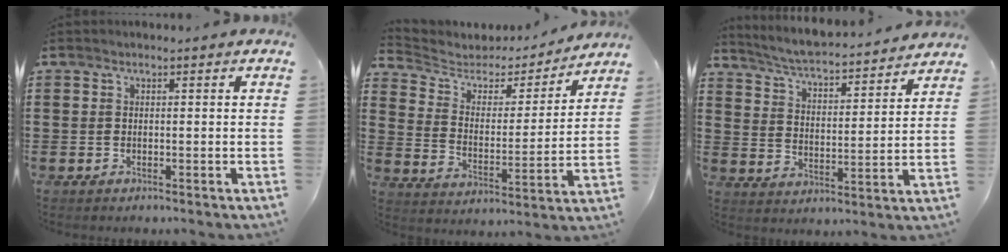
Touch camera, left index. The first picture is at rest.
{"total": 4.3, "force": [3.5, 2.4, 0.5], "torque": [-0.041, -0.024, 0.054]}
{"total": 5.0, "force": [4.8, -0.3, 1.2], "torque": [-0.047, -0.041, 0.077]}